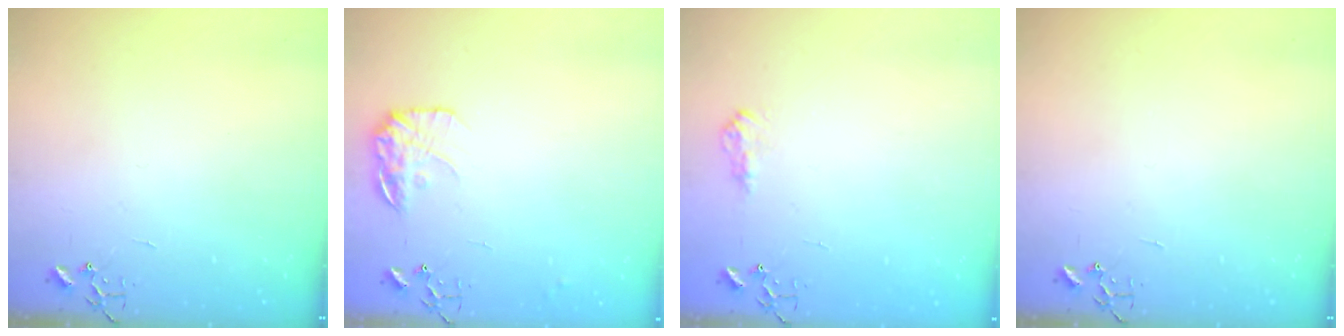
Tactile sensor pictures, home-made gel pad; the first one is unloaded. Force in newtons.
{"total": 12.1, "press": 12.1, "slide": 0.5}
{"total": 8.8, "press": 8.8, "slide": 0.8}
{"total": 0.0}